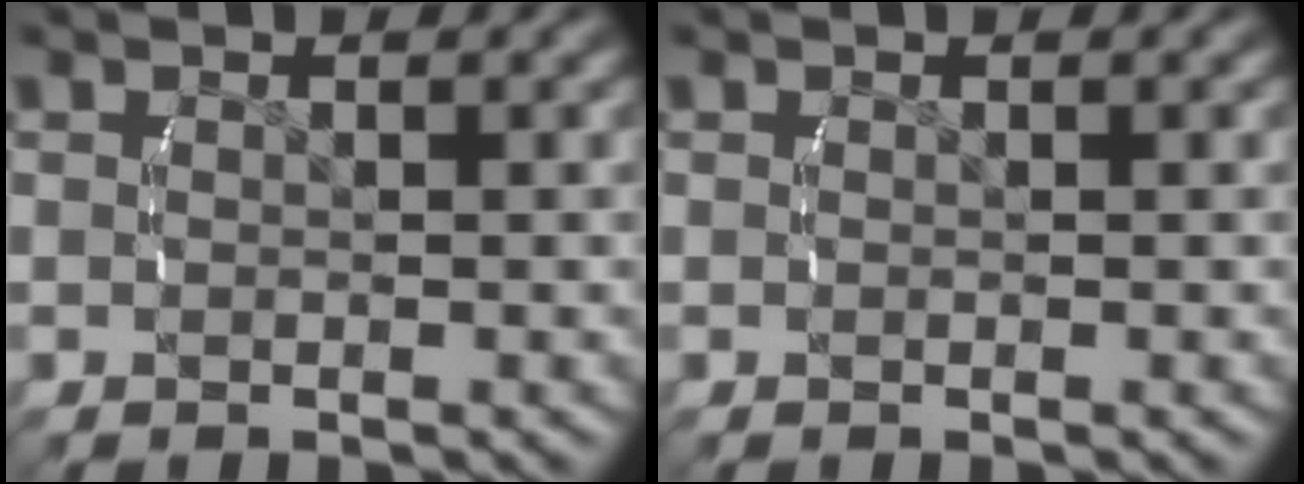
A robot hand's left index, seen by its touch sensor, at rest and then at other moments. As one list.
[{"total": 0.0}]